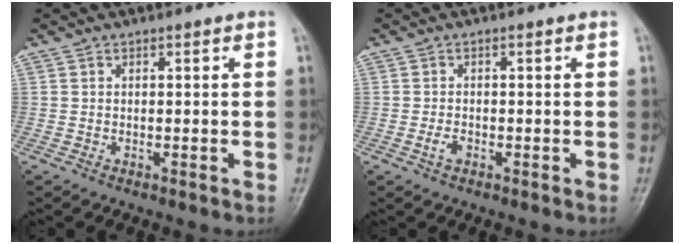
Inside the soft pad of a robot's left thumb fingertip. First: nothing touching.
{"total": 1.7, "force": [-0.8, 1.0, 1.2], "torque": [-0.024, 0.003, -0.014]}